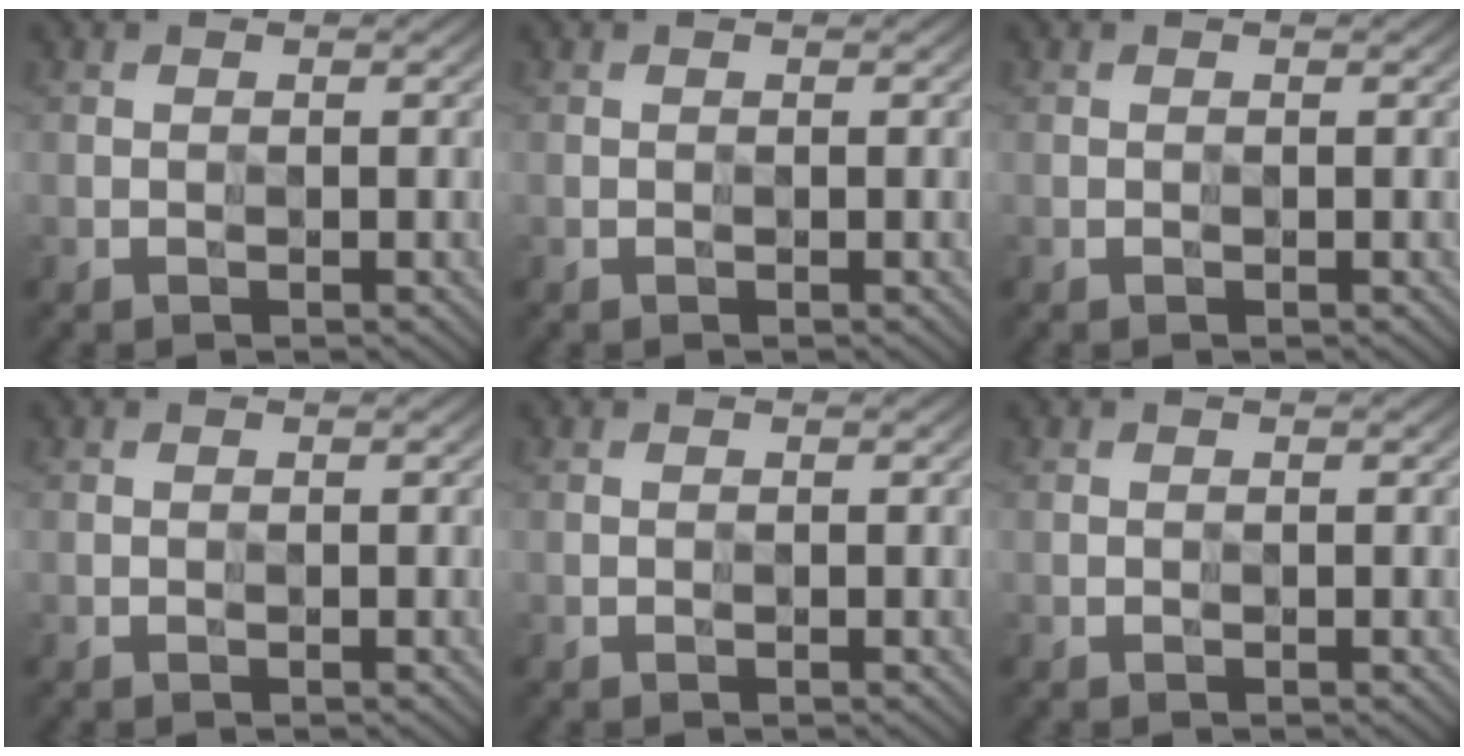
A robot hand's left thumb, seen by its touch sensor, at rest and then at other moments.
{"total": 0.0}
{"total": 0.0}
{"total": 0.0}
{"total": 0.0}
{"total": 0.0}